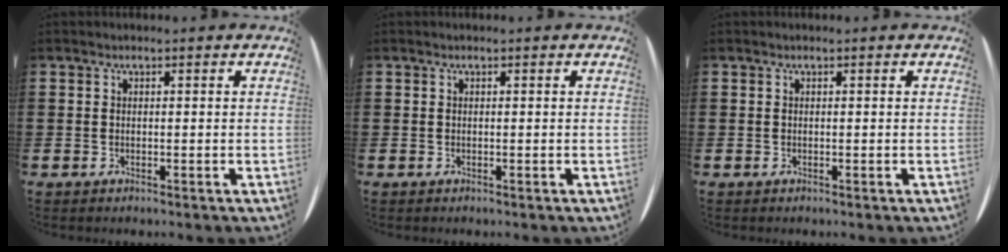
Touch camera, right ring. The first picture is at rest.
{"total": 0.0}
{"total": 0.0}